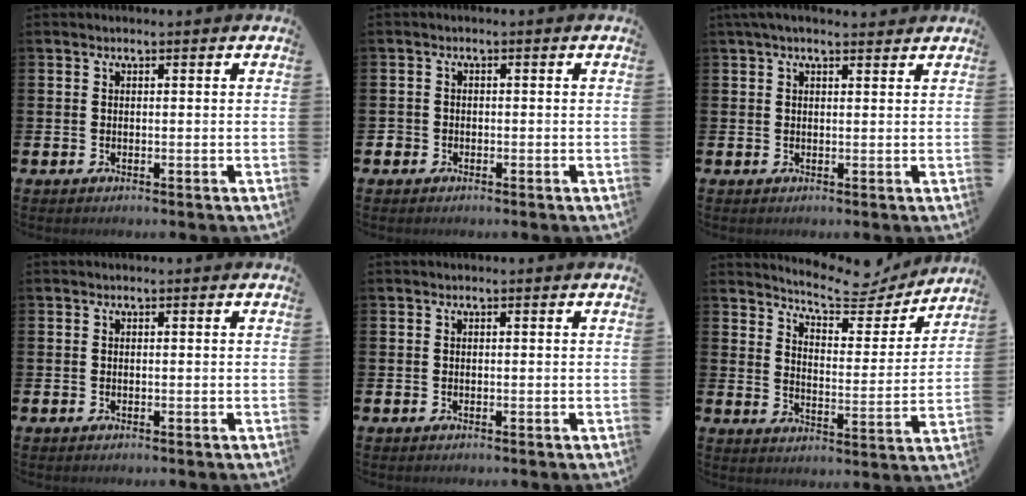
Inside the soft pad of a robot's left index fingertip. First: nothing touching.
{"total": 1.1, "force": [-0.6, 1.0, 0.1], "torque": [0.000, 0.002, -0.017]}
{"total": 2.5, "force": [2.1, 0.6, 1.2], "torque": [-0.028, 0.001, 0.037]}
{"total": 0.0}
{"total": 0.0}
{"total": 7.7, "force": [7.2, 1.8, 2.0], "torque": [-0.051, -0.055, 0.123]}